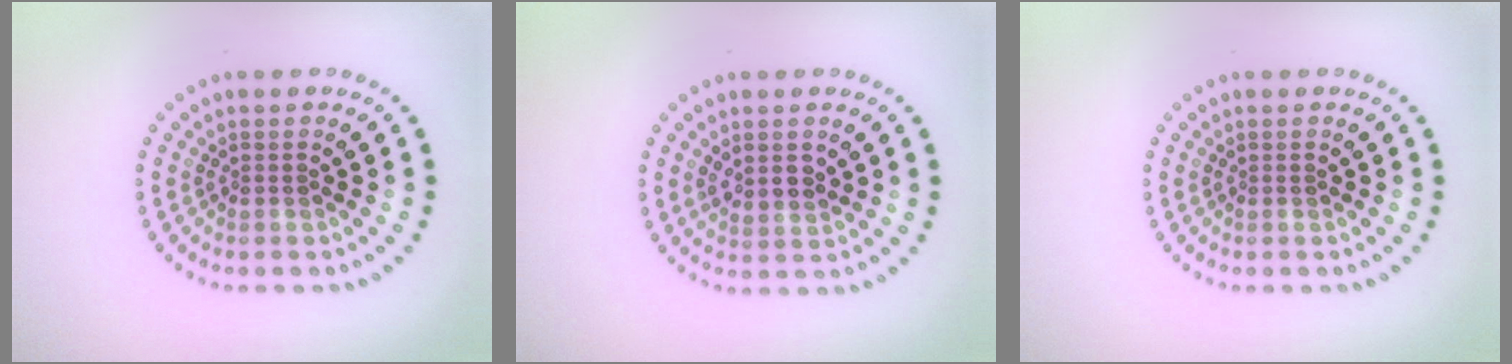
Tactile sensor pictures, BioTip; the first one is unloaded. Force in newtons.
{"total": 2.0, "press": 1.8, "slide": 1.0}
{"total": 0.0}